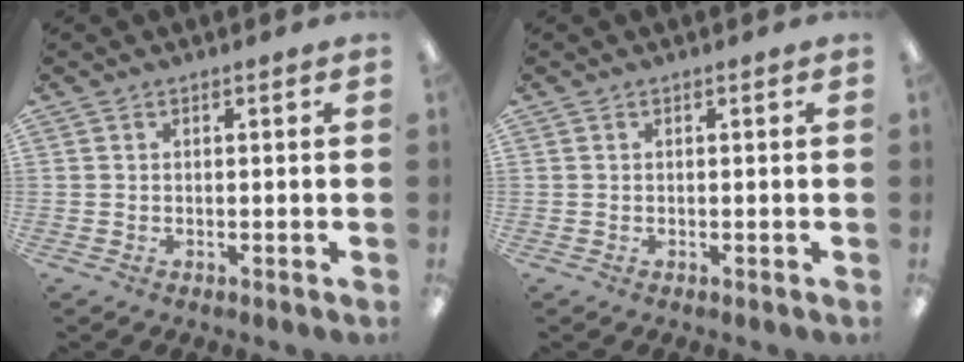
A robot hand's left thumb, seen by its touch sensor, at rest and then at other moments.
{"total": 0.0}